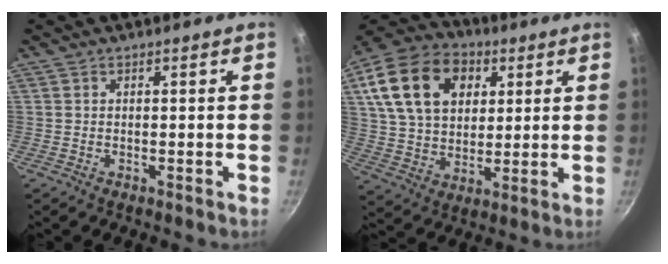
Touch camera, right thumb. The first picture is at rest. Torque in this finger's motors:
{"motor_torque": [0.13, 3.49, 1.11, 0.35, 0.41]}